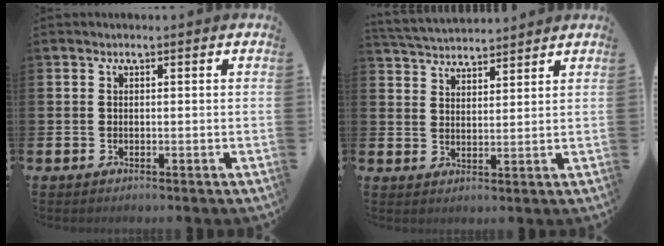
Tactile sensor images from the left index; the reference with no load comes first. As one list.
[{"total": 4.2, "force": [4.2, 0.5, 0.0], "torque": [-0.014, -0.022, 0.075]}]